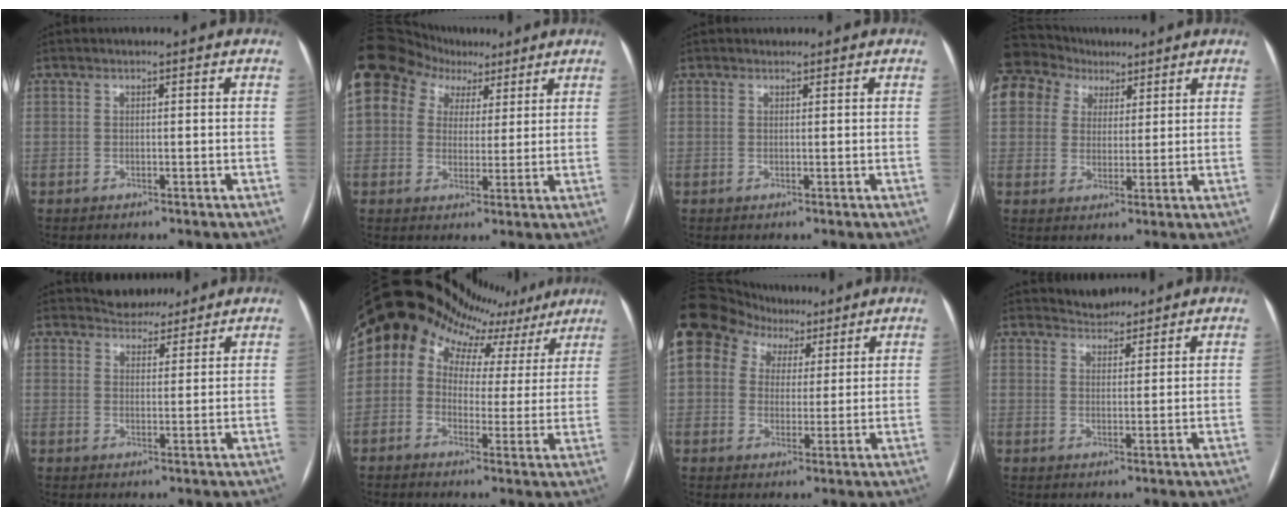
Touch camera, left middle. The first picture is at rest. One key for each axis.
{"total": 24.5, "fx": 12.5, "fy": 18.3, "fz": 10.5, "tx": -0.309, "ty": 0.110, "tz": 0.232}
{"total": 0.6, "fx": 0.5, "fy": 0.3, "fz": -0.1, "tx": -0.001, "ty": 0.001, "tz": 0.007}
{"total": 18.5, "fx": 10.0, "fy": 13.8, "fz": 7.3, "tx": -0.228, "ty": 0.090, "tz": 0.190}
{"total": 4.3, "fx": 4.0, "fy": 1.7, "fz": 0.1, "tx": -0.001, "ty": 0.005, "tz": 0.059}
{"total": 19.3, "fx": 13.0, "fy": 12.3, "fz": 7.2, "tx": -0.124, "ty": 0.091, "tz": 0.154}
{"total": 25.7, "fx": 13.3, "fy": 19.1, "fz": 10.9, "tx": -0.330, "ty": 0.110, "tz": 0.250}
{"total": 3.2, "fx": 3.0, "fy": 1.0, "fz": -0.2, "tx": 0.001, "ty": 0.009, "tz": 0.051}